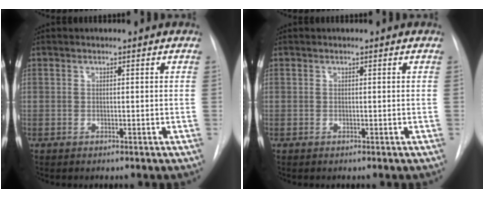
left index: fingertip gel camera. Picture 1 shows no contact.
{"total": 0.0}